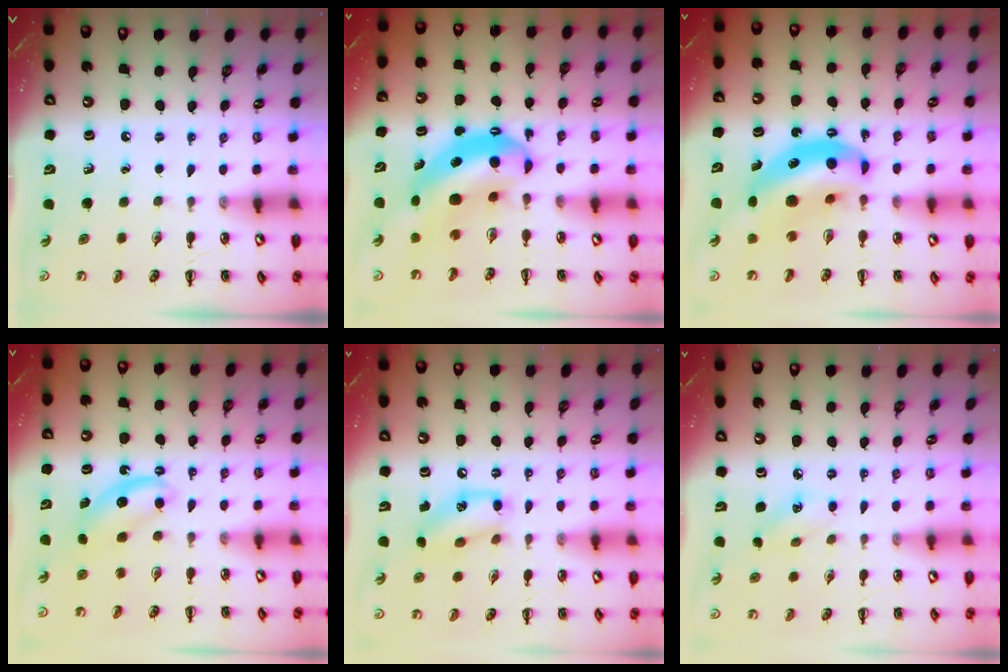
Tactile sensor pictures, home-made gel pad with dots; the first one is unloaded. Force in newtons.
{"total": 9.2, "press": 8.9, "slide": 2.0}
{"total": 13.0, "press": 12.5, "slide": 3.6}
{"total": 6.2, "press": 6.1, "slide": 0.9}
{"total": 12.5, "press": 12.4, "slide": 2.0}
{"total": 5.2, "press": 5.0, "slide": 1.4}